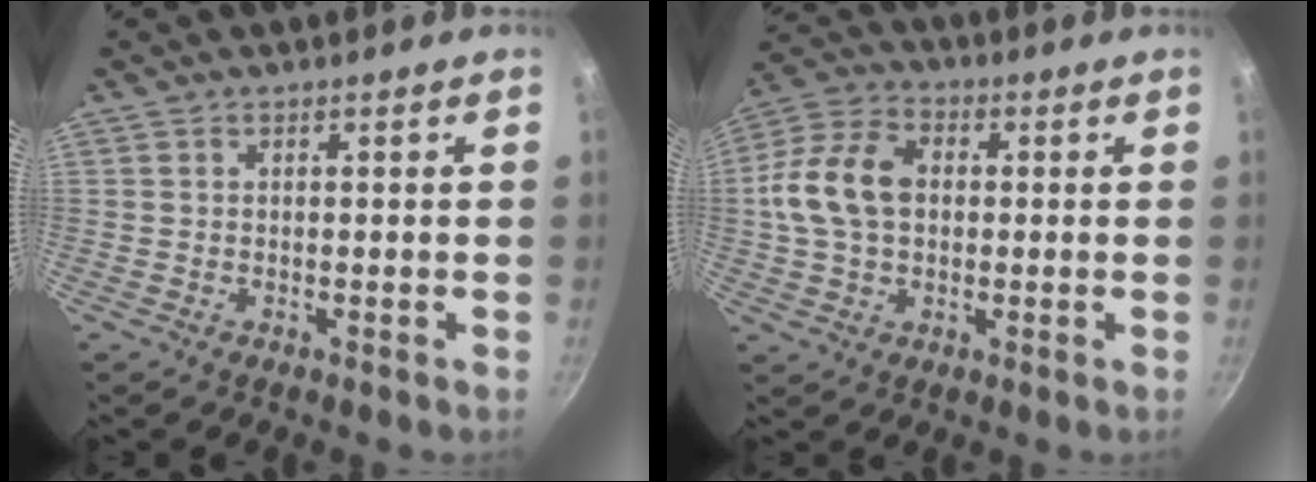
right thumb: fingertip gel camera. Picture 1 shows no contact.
{"total": 12.9, "force": [0.8, 9.1, 9.0], "torque": [-0.157, 0.024, 0.002]}